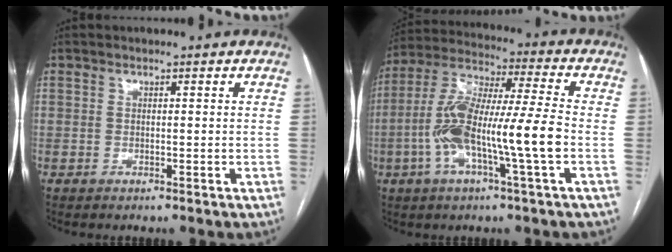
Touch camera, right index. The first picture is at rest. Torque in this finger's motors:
{"motor_torque": [1.83, -0.31, 0.85, 0.21]}